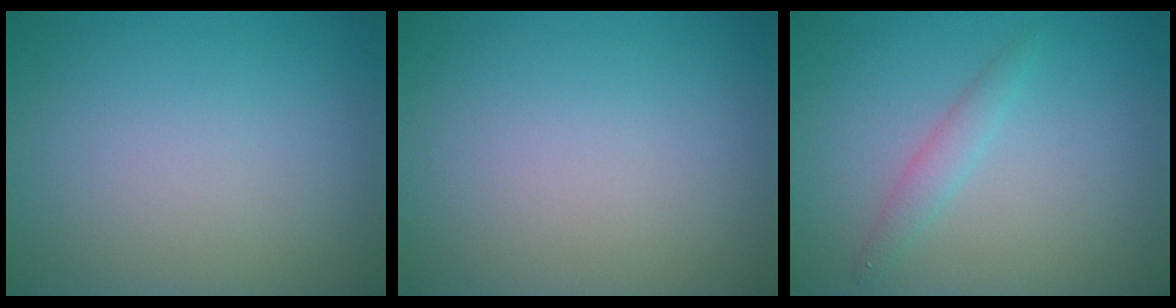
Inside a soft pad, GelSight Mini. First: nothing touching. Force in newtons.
{"total": 0.0}
{"total": 1.5, "press": 1.5, "slide": 0.0}